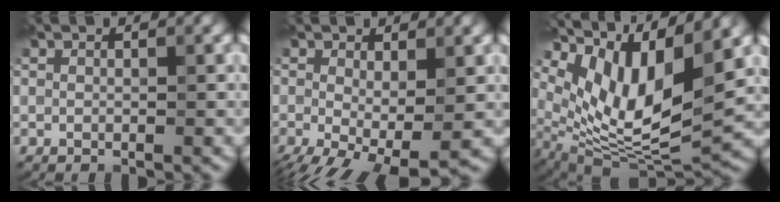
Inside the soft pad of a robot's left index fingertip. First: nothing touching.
{"total": 7.5, "force": [-2.1, 3.1, 6.5], "torque": [-0.126, -0.023, -0.024]}
{"total": 11.2, "force": [5.0, 4.2, 9.1], "torque": [-0.174, -0.007, 0.102]}